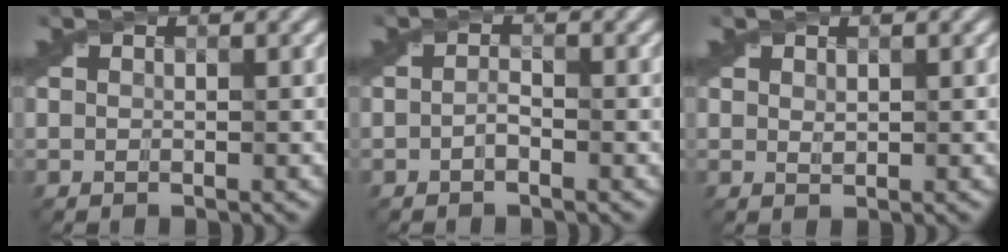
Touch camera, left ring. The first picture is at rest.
{"total": 0.9, "force": [-0.5, 0.3, 0.7], "torque": [-0.018, 0.002, -0.011]}
{"total": 0.7, "force": [0.4, 0.3, 0.4], "torque": [-0.012, -0.002, 0.013]}